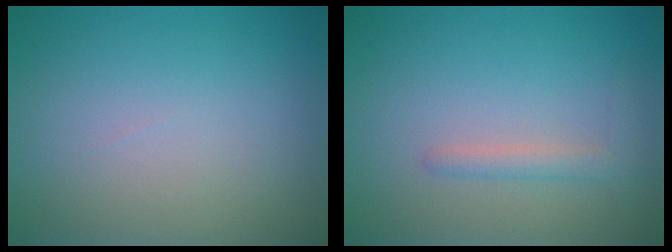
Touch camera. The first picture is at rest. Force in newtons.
{"total": 1.5, "press": 1.5, "slide": 0.2}